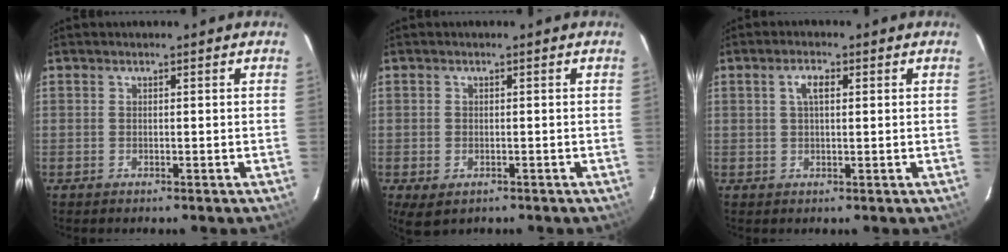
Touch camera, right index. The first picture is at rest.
{"total": 3.3, "force": [-1.3, 2.4, 1.9], "torque": [-0.035, -0.009, -0.017]}
{"total": 2.9, "force": [0.9, 1.2, 2.5], "torque": [-0.050, 0.009, 0.017]}